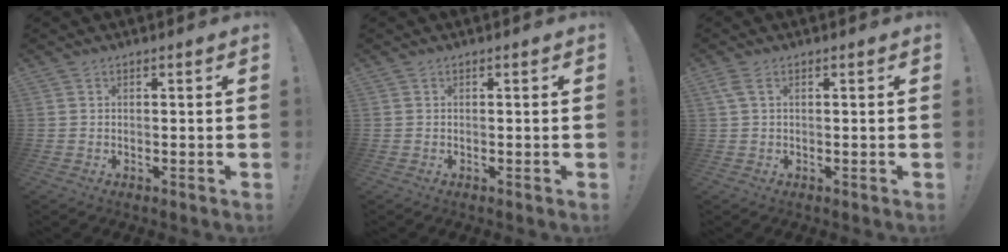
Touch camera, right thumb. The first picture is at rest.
{"total": 0.0}
{"total": 2.0, "force": [0.7, 0.7, 1.8], "torque": [-0.038, 0.004, 0.014]}